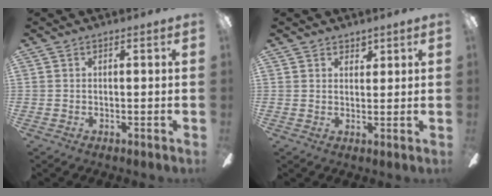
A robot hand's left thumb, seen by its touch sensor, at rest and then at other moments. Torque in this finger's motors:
{"motor_torque": [0.10, -0.01, -0.16, -0.08, 0.00]}